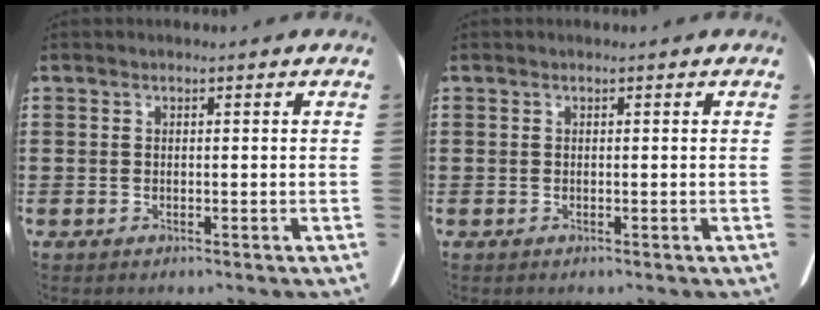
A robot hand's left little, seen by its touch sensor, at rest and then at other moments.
{"total": 0.0}